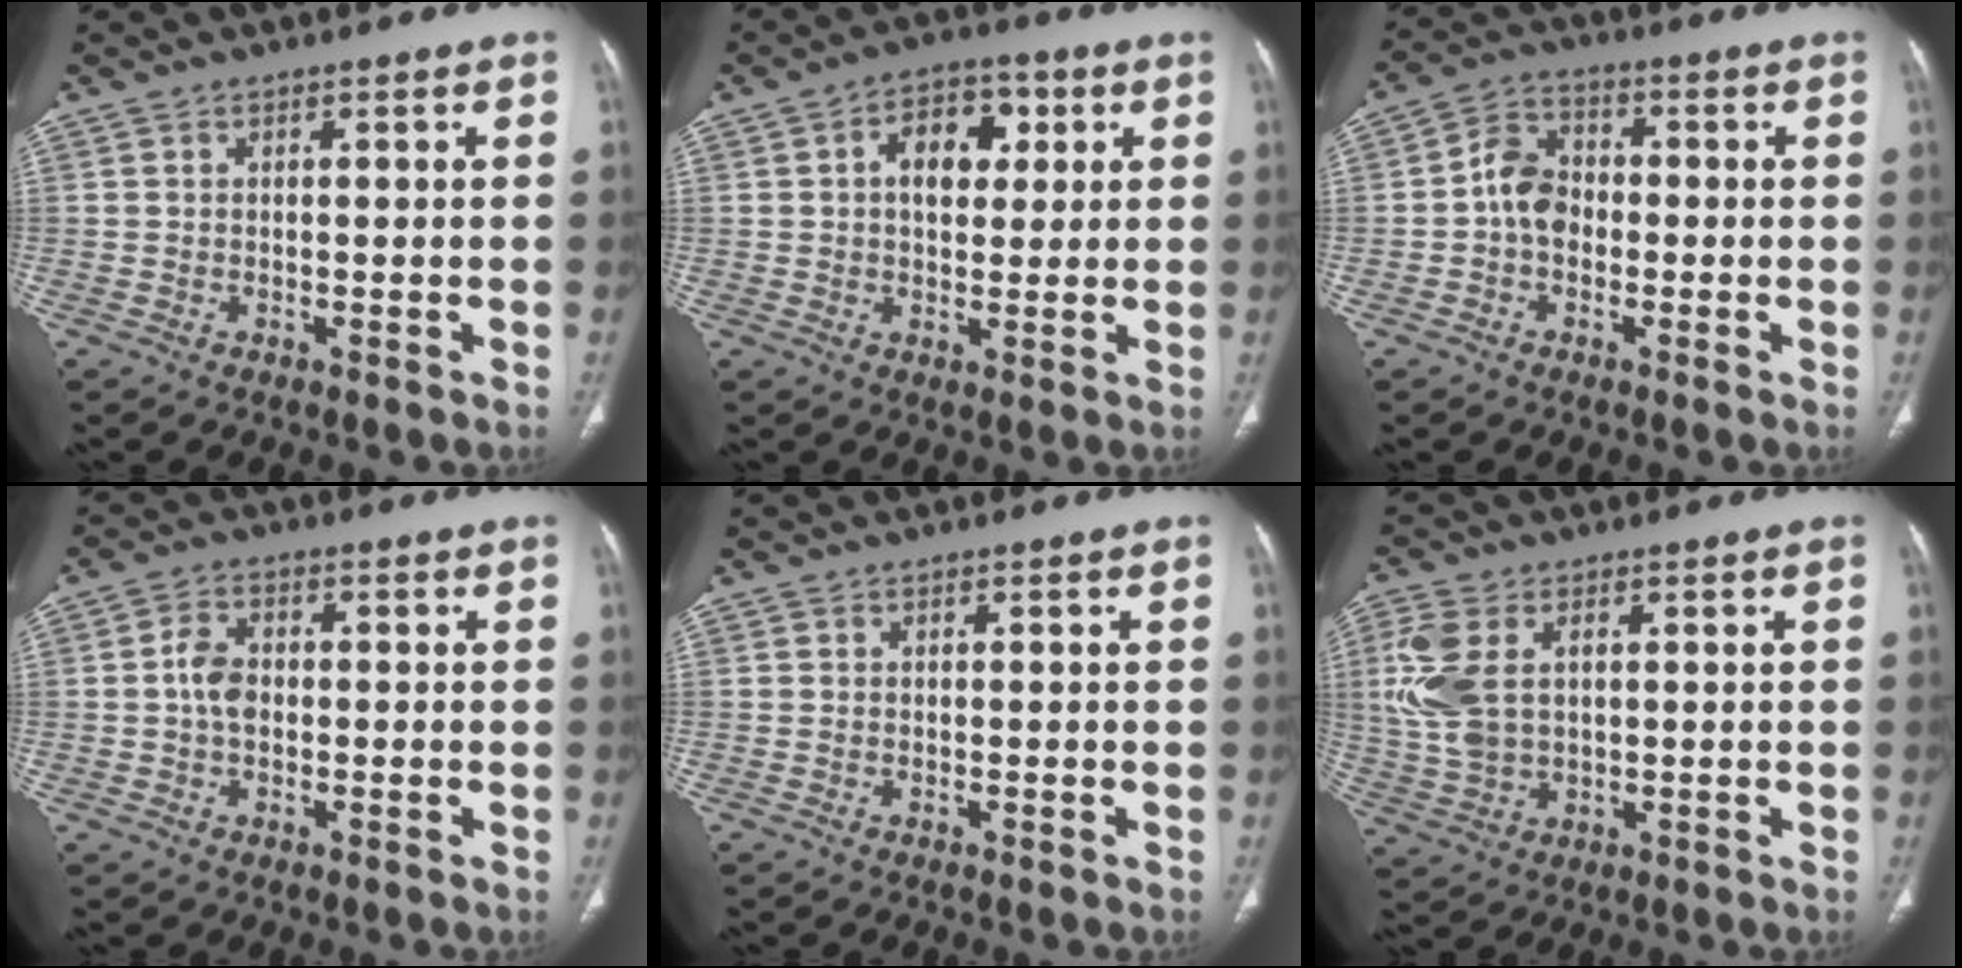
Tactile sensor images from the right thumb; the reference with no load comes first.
{"total": 9.0, "force": [2.3, 5.9, 6.4], "torque": [-0.067, 0.008, 0.030]}
{"total": 6.6, "force": [-1.0, 5.1, 4.1], "torque": [-0.056, 0.023, -0.032]}
{"total": 4.3, "force": [-0.3, 3.0, 3.2], "torque": [-0.058, 0.010, -0.011]}
{"total": 0.0}
{"total": 10.3, "force": [2.0, 6.6, 7.6], "torque": [-0.180, 0.003, 0.046]}